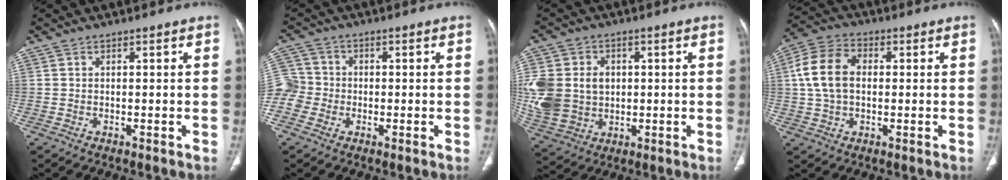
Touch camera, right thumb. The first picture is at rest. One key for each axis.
{"total": 7.7, "fx": -1.8, "fy": 7.2, "fz": 1.8, "tx": -0.035, "ty": 0.021, "tz": -0.038}
{"total": 22.5, "fx": 2.2, "fy": 17.5, "fz": 13.9, "tx": -0.322, "ty": 0.015, "tz": 0.067}
{"total": 11.0, "fx": 1.0, "fy": 7.5, "fz": 8.0, "tx": -0.158, "ty": 0.025, "tz": 0.015}